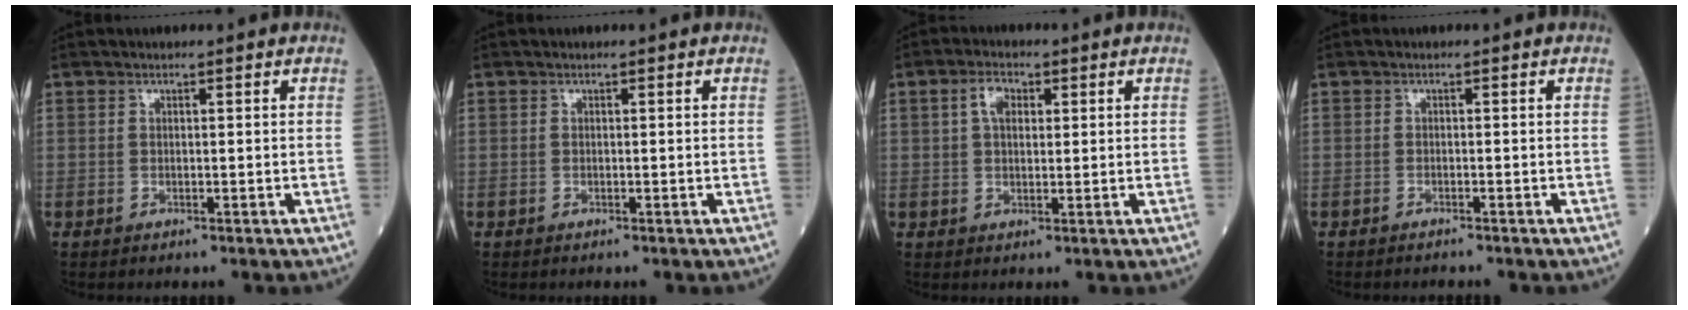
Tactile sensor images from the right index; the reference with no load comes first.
{"total": 0.0}
{"total": 3.8, "force": [1.3, 2.1, 2.8], "torque": [-0.057, 0.012, 0.024]}
{"total": 0.8, "force": [-0.8, 0.0, 0.0], "torque": [-0.007, -0.003, -0.013]}